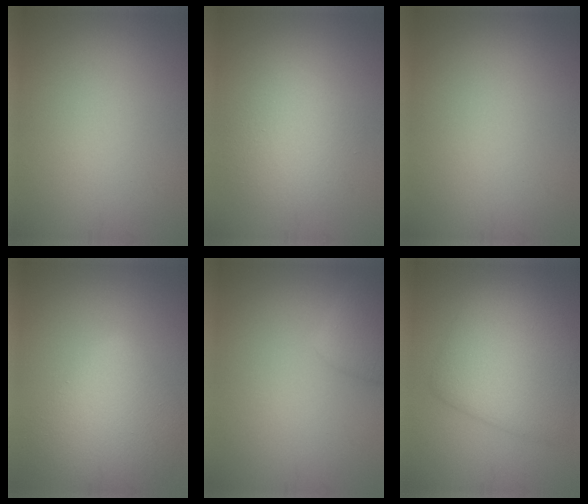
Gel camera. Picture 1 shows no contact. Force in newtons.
{"total": 3.8, "press": 3.8, "slide": 0.2}
{"total": 0.0}
{"total": 6.9, "press": 6.9, "slide": 0.4}
{"total": 2.6, "press": 2.6, "slide": 0.2}
{"total": 7.1, "press": 7.1, "slide": 0.2}